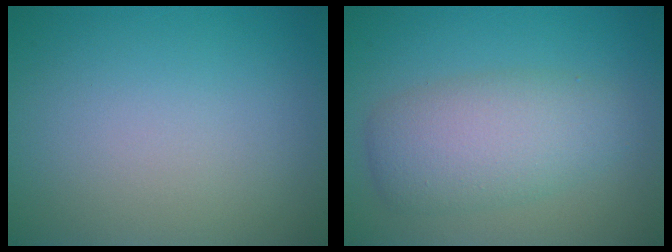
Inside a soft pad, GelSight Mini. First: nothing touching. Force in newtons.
{"total": 5.2, "press": 5.2, "slide": 0.2}